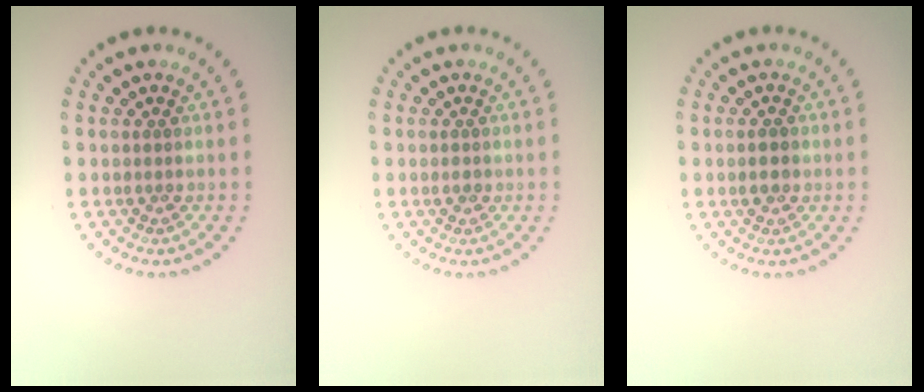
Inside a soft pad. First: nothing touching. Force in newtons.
{"total": 0.9, "press": 0.9, "slide": 0.1}
{"total": 2.0, "press": 2.0, "slide": 0.1}